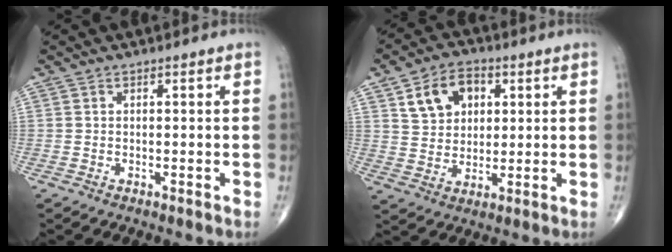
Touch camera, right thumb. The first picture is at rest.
{"total": 9.5, "force": [3.7, 7.0, 5.3], "torque": [-0.060, -0.005, 0.066]}